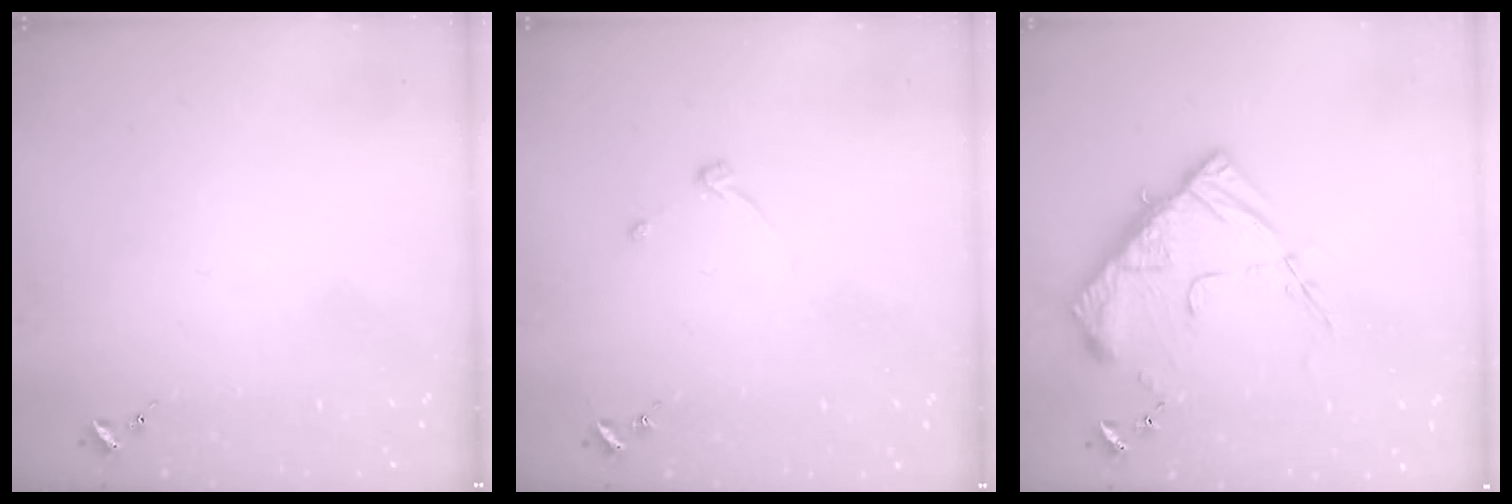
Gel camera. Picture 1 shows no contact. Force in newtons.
{"total": 3.2, "press": 3.2, "slide": 0.5}
{"total": 14.8, "press": 14.7, "slide": 1.4}